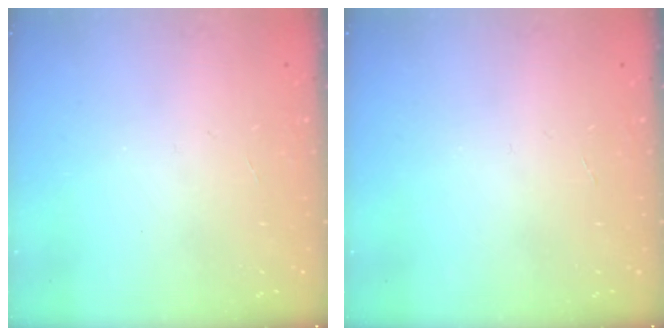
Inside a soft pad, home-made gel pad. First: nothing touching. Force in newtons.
{"total": 0.0}